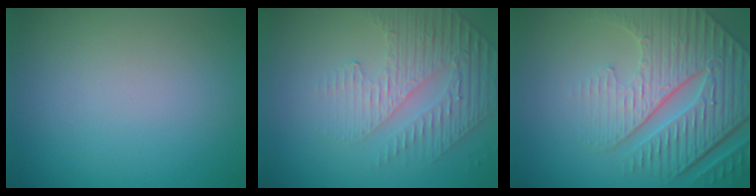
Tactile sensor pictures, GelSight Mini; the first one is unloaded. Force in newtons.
{"total": 4.7, "press": 3.1, "slide": 3.5}
{"total": 8.7, "press": 6.1, "slide": 6.2}